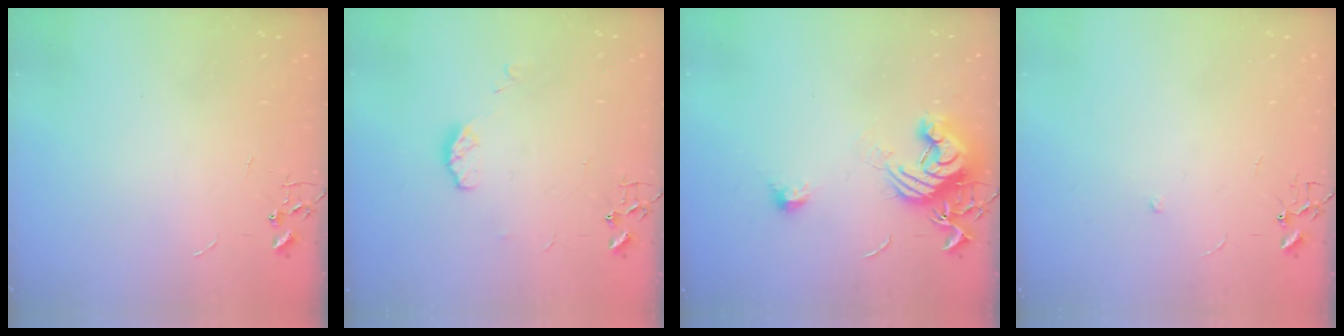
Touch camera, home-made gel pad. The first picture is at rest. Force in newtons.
{"total": 6.0, "press": 6.0, "slide": 0.5}
{"total": 13.9, "press": 13.8, "slide": 1.0}
{"total": 4.3, "press": 4.2, "slide": 1.3}